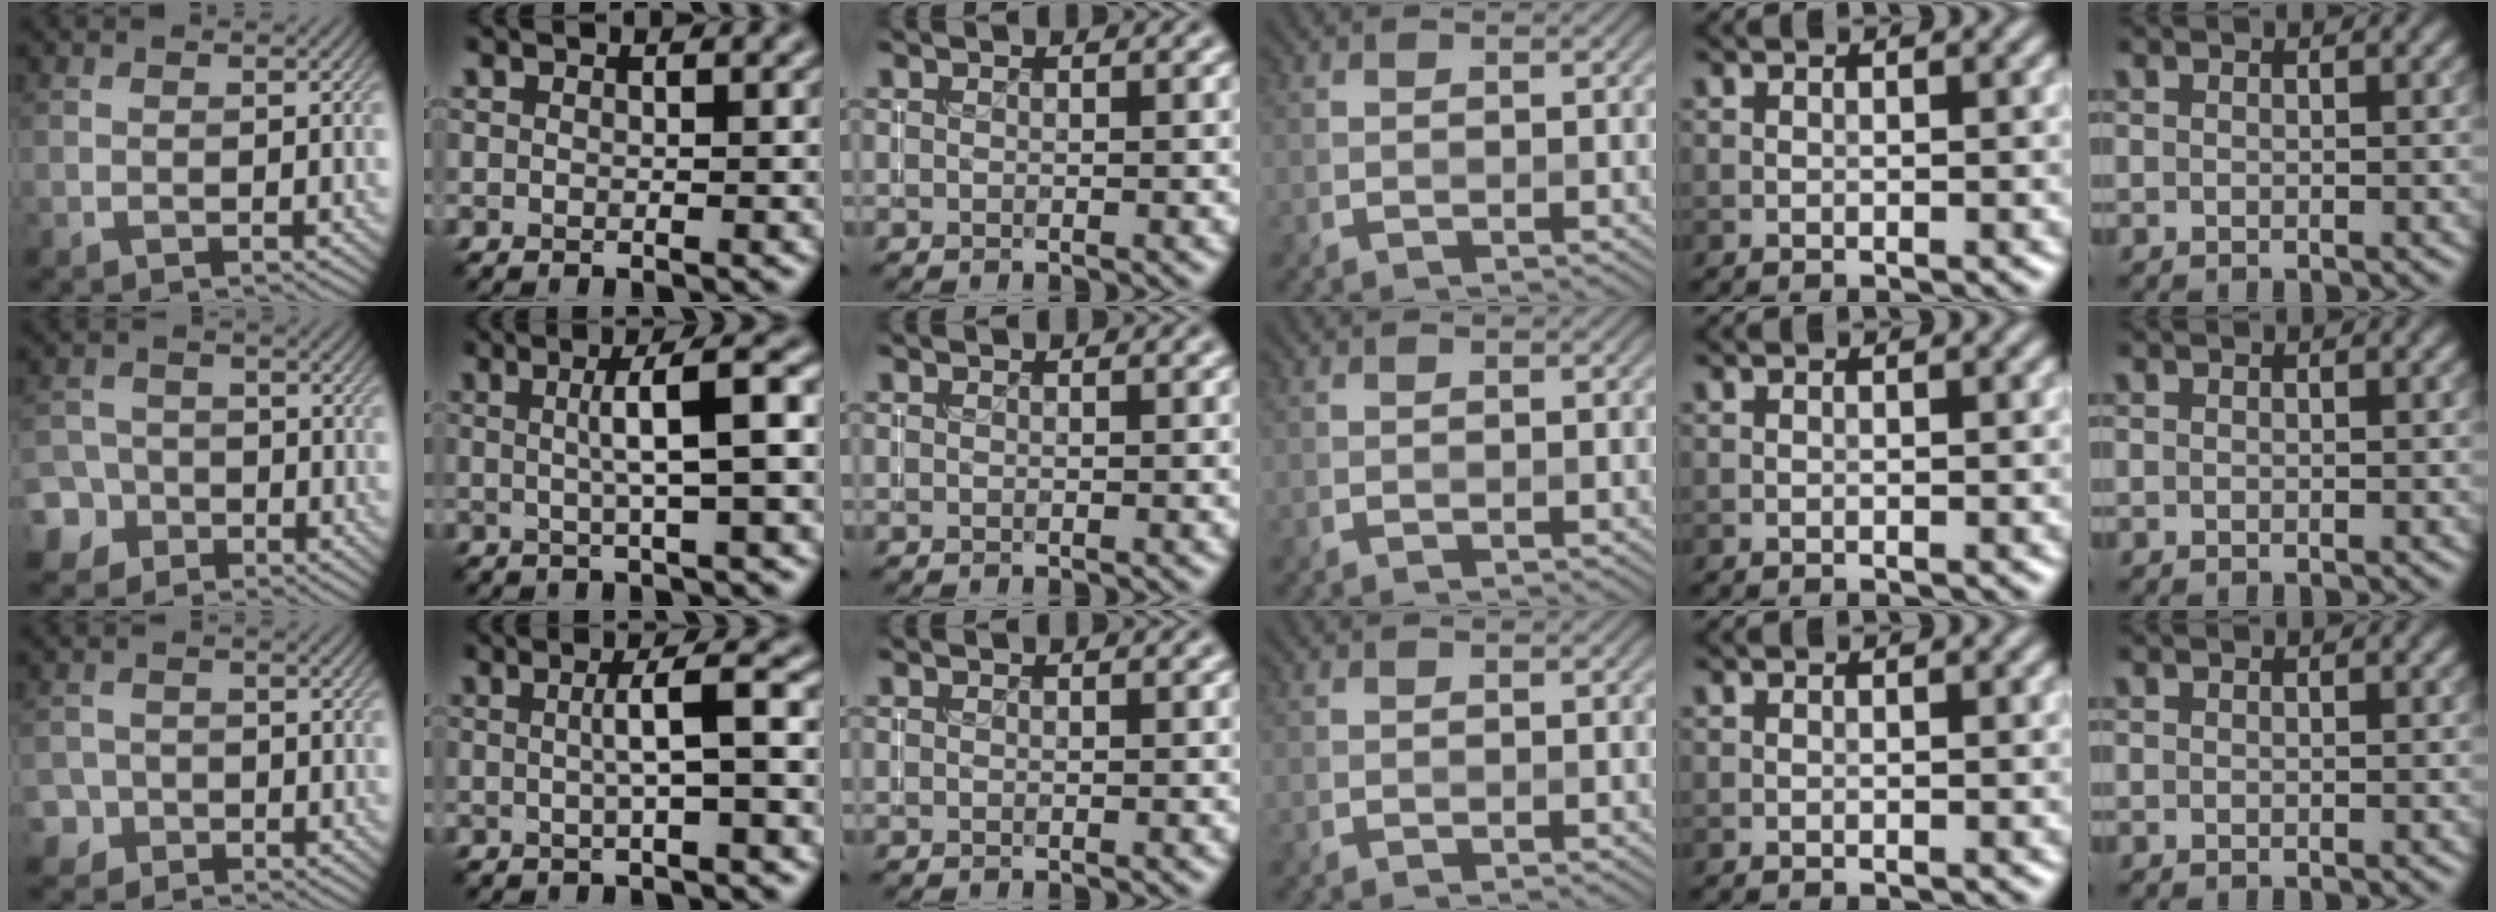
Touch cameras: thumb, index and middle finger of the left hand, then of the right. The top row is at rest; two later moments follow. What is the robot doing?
{"motion": "insert", "object": "coin"}